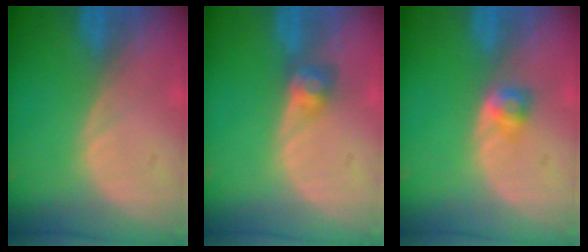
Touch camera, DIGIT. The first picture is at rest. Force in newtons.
{"total": 3.0, "press": 2.6, "slide": 1.4}
{"total": 2.6, "press": 2.3, "slide": 1.2}